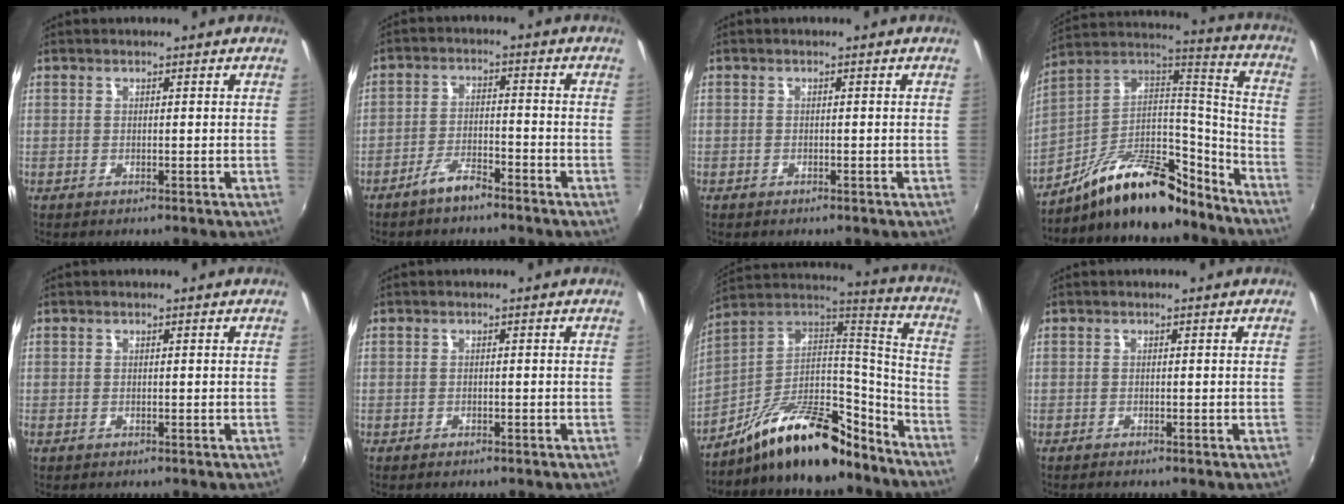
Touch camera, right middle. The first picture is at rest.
{"total": 4.9, "force": [-4.0, 0.9, 2.7], "torque": [-0.063, 0.003, -0.073]}
{"total": 0.6, "force": [-0.5, 0.4, 0.0], "torque": [-0.002, 0.001, -0.010]}
{"total": 19.8, "force": [-14.7, 7.7, 10.9], "torque": [-0.179, 0.034, -0.238]}
{"total": 0.0}
{"total": 0.7, "force": [-0.6, 0.3, 0.1], "torque": [-0.006, -0.001, -0.011]}
{"total": 19.9, "force": [-14.8, 7.3, 11.2], "torque": [-0.187, 0.025, -0.244]}
{"total": 0.7, "force": [-0.7, 0.0, 0.2], "torque": [-0.005, -0.005, -0.013]}